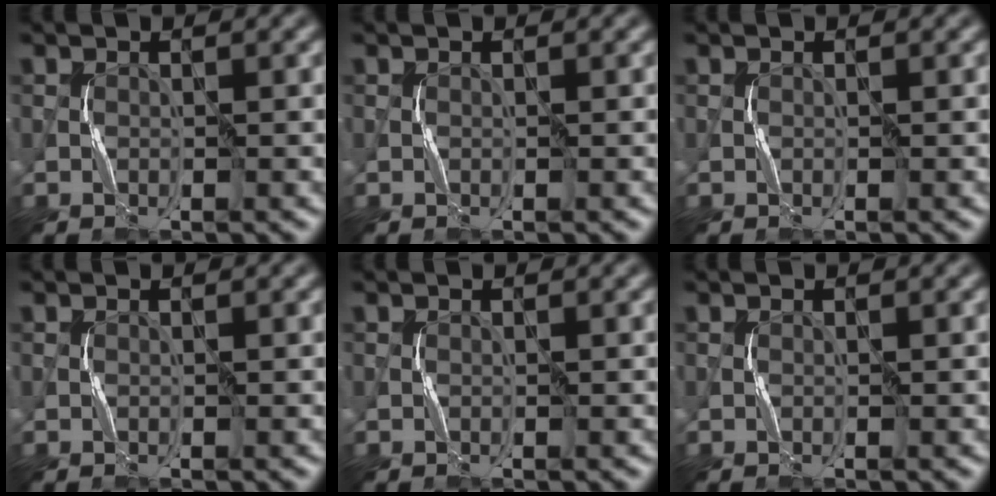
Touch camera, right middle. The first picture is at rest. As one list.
[{"total": 0.0}, {"total": 0.0}, {"total": 0.0}, {"total": 0.0}, {"total": 0.0}]